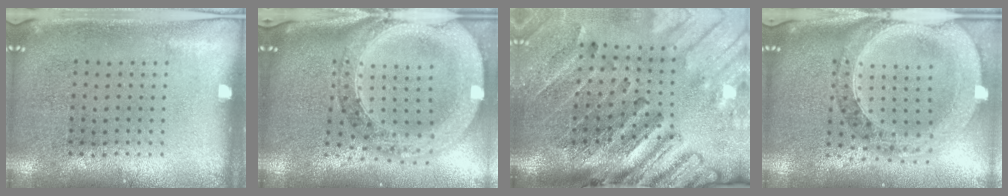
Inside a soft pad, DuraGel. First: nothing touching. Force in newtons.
{"total": 2.6, "press": 2.3, "slide": 1.3}
{"total": 4.4, "press": 3.2, "slide": 3.0}
{"total": 1.8, "press": 1.7, "slide": 0.5}